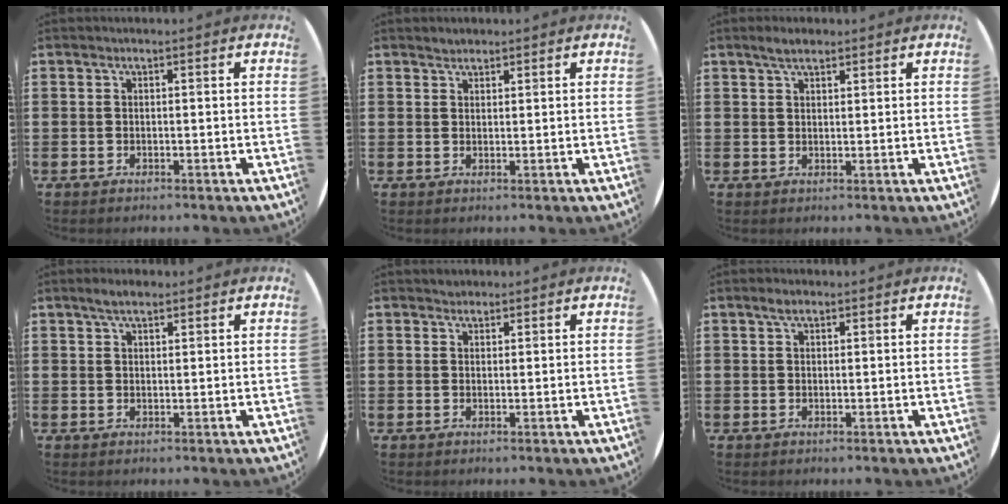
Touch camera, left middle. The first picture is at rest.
{"total": 1.3, "force": [1.2, 0.4, 0.0], "torque": [-0.002, 0.003, 0.024]}
{"total": 2.5, "force": [2.1, 0.8, 1.1], "torque": [-0.017, 0.003, 0.038]}
{"total": 2.5, "force": [1.9, 0.8, 1.3], "torque": [-0.020, 0.003, 0.034]}
{"total": 1.2, "force": [1.1, 0.4, -0.1], "torque": [0.009, -0.001, 0.020]}
{"total": 1.7, "force": [1.2, 0.8, 0.9], "torque": [-0.012, 0.003, 0.020]}